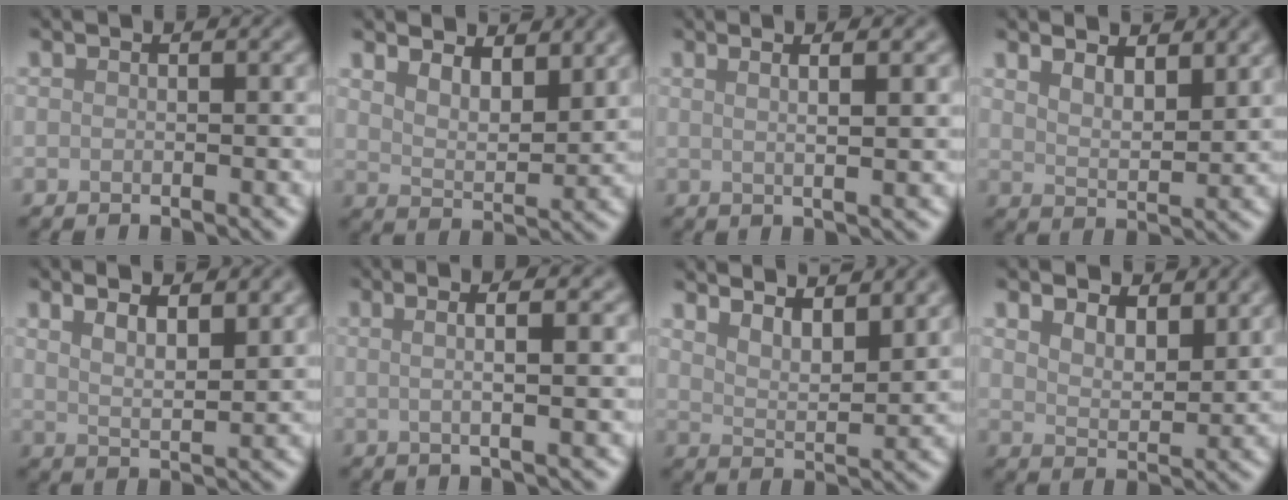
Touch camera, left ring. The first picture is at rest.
{"total": 4.8, "force": [3.7, 1.8, 2.4], "torque": [-0.048, -0.002, 0.054]}
{"total": 4.4, "force": [2.1, 1.5, 3.6], "torque": [-0.031, 0.018, -0.001]}
{"total": 3.8, "force": [2.9, 1.3, 2.1], "torque": [-0.039, -0.005, 0.051]}
{"total": 4.5, "force": [2.8, 1.5, 3.2], "torque": [-0.047, 0.005, 0.042]}
{"total": 4.6, "force": [1.1, 1.5, 4.2], "torque": [-0.048, 0.010, -0.010]}
{"total": 6.4, "force": [5.1, 1.8, 3.4], "torque": [-0.037, 0.010, 0.061]}
{"total": 4.0, "force": [2.8, 2.0, 2.1], "torque": [-0.043, -0.004, 0.043]}